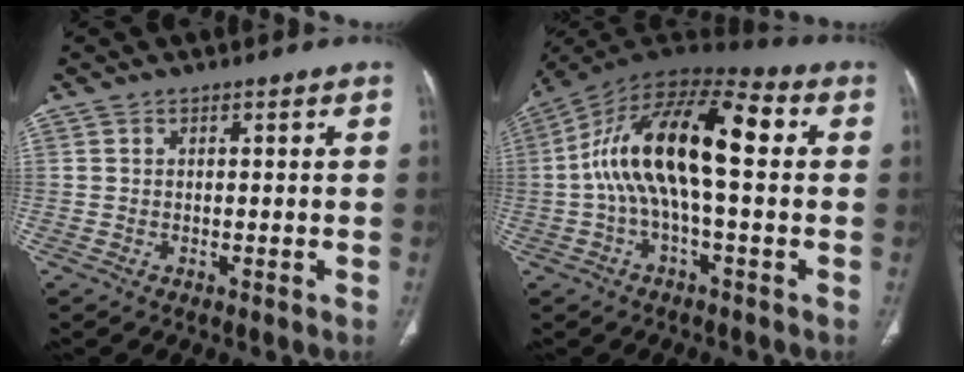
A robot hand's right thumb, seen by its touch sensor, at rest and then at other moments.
{"total": 18.1, "force": [1.2, 6.9, 16.7], "torque": [-0.303, 0.050, 0.010]}